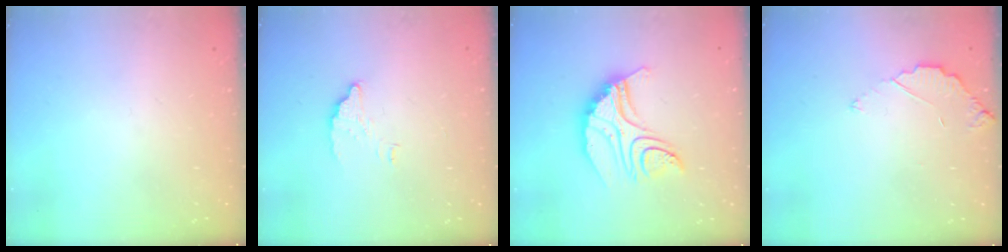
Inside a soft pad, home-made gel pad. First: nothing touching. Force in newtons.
{"total": 3.5, "press": 3.5, "slide": 0.2}
{"total": 12.3, "press": 12.2, "slide": 1.0}
{"total": 3.3, "press": 3.3, "slide": 0.3}